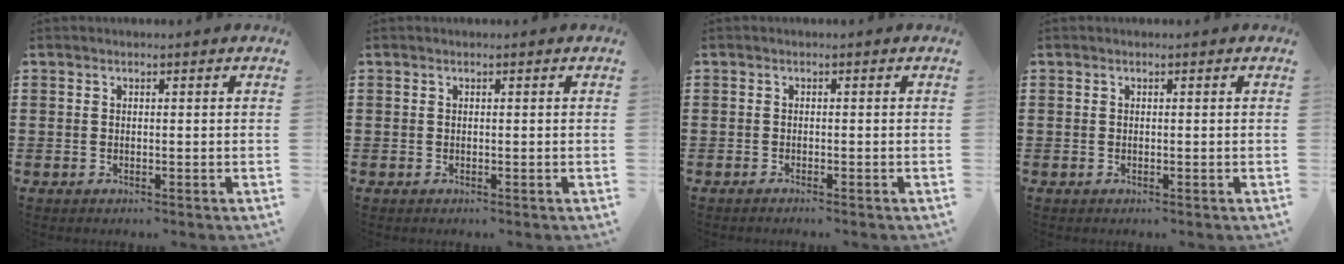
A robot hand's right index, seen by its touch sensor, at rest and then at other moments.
{"total": 0.0}
{"total": 0.8, "force": [-0.8, -0.2, 0.1], "torque": [-0.003, -0.004, -0.016]}
{"total": 0.0}